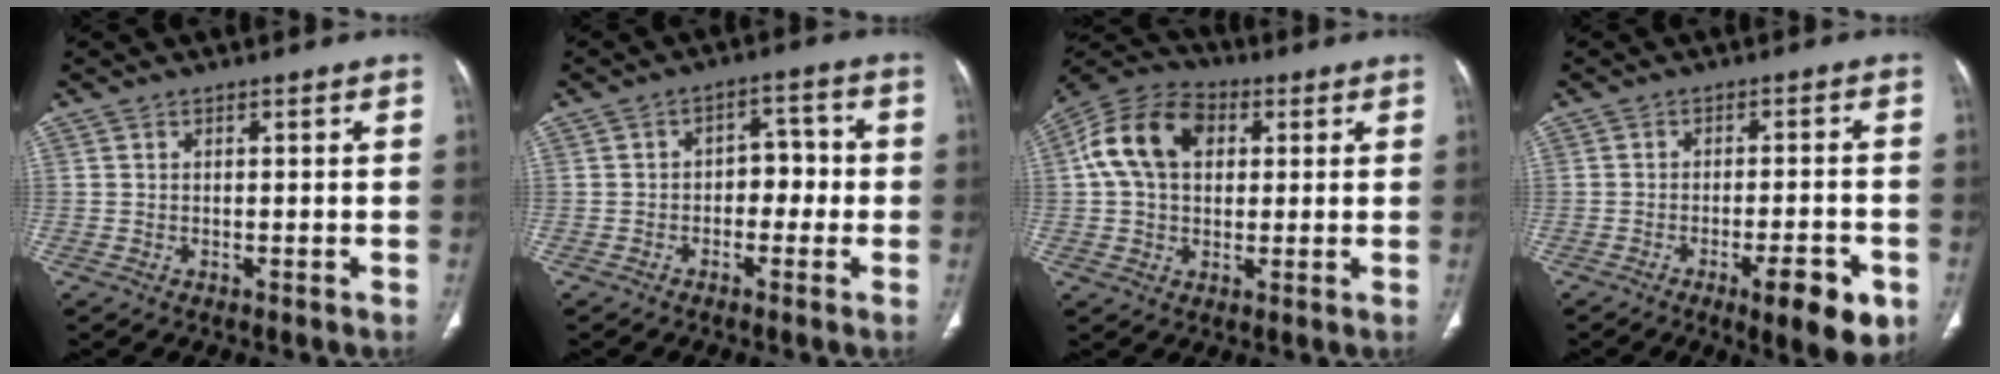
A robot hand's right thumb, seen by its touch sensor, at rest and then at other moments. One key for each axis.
{"total": 5.6, "fx": -1.2, "fy": 4.0, "fz": 3.7, "tx": -0.021, "ty": 0.030, "tz": -0.028}
{"total": 13.7, "fx": 3.0, "fy": 9.6, "fz": 9.4, "tx": -0.161, "ty": 0.023, "tz": 0.044}
{"total": 9.7, "fx": -4.7, "fy": 2.5, "fz": 8.1, "tx": -0.104, "ty": 0.011, "tz": -0.059}